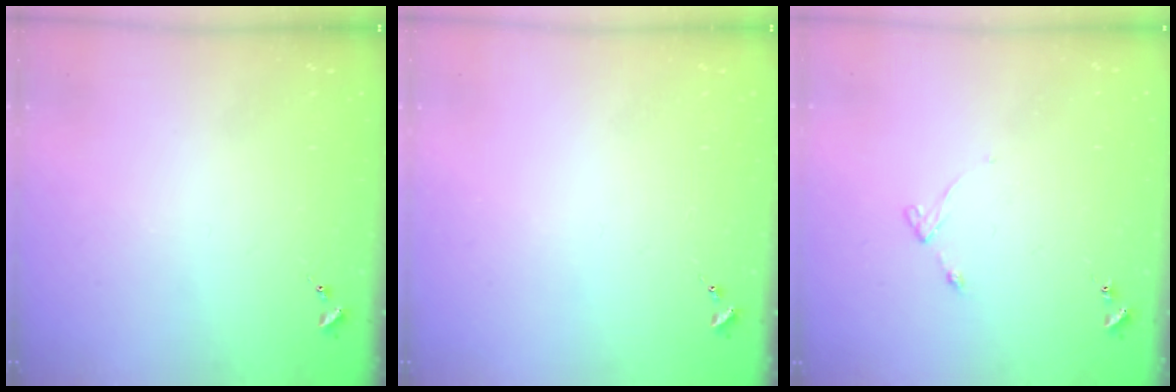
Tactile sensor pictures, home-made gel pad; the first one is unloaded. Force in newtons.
{"total": 0.0}
{"total": 4.3, "press": 4.2, "slide": 0.5}